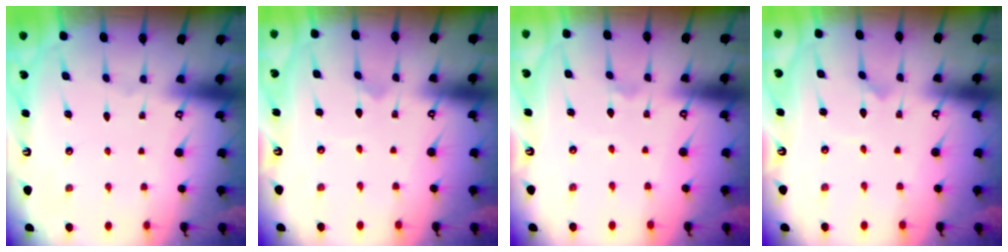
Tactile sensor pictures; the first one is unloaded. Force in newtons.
{"total": 0.0}
{"total": 1.6, "press": 1.5, "slide": 0.2}
{"total": 0.8, "press": 0.8, "slide": 0.0}